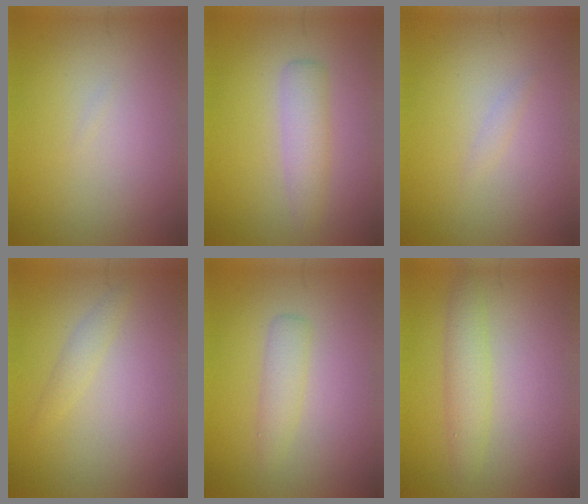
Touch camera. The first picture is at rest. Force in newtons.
{"total": 2.5, "press": 2.5, "slide": 0.0}
{"total": 0.5, "press": 0.5, "slide": 0.0}
{"total": 1.1, "press": 1.1, "slide": 0.1}
{"total": 1.8, "press": 1.8, "slide": 0.1}
{"total": 2.5, "press": 2.5, "slide": 0.2}